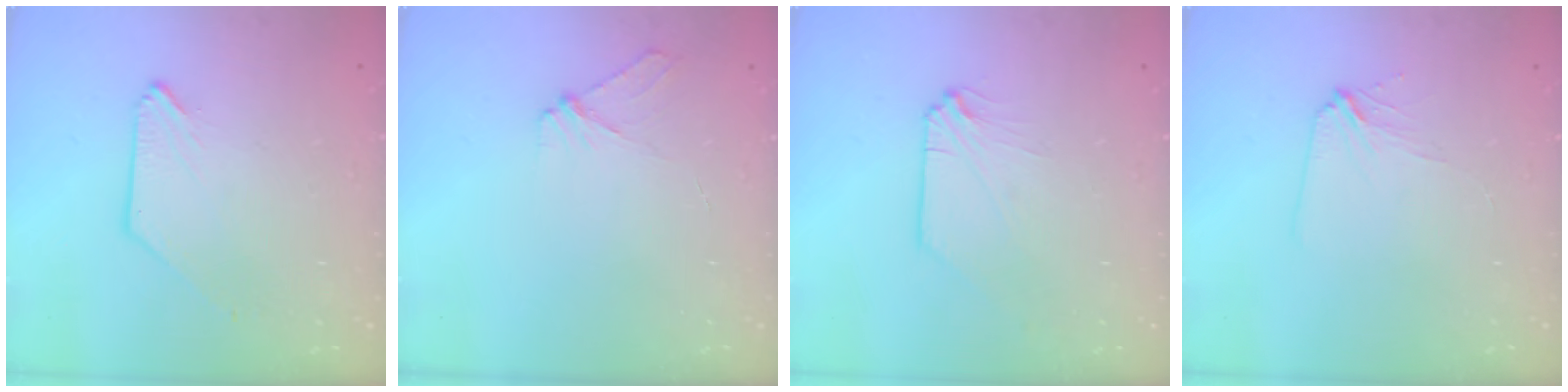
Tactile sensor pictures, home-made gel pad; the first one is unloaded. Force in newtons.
{"total": 3.6, "press": 3.5, "slide": 0.7}
{"total": 0.0}
{"total": 3.8, "press": 3.8, "slide": 0.5}